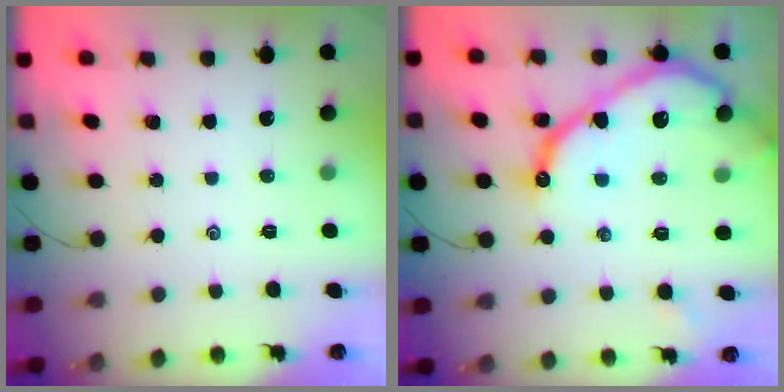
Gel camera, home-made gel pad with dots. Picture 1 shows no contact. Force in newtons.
{"total": 16.8, "press": 16.8, "slide": 1.3}